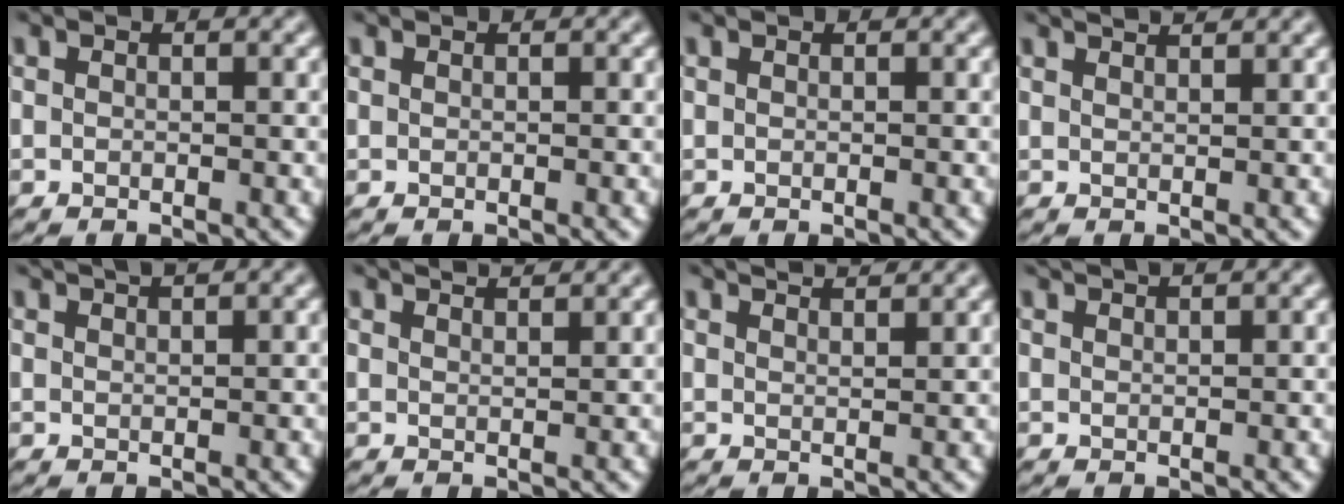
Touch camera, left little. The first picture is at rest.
{"total": 0.0}
{"total": 0.0}
{"total": 2.6, "force": [2.5, 0.0, 0.9], "torque": [-0.020, 0.021, 0.029]}
{"total": 3.0, "force": [2.6, 0.3, 1.5], "torque": [-0.036, 0.023, 0.038]}
{"total": 3.5, "force": [3.3, 0.1, 1.2], "torque": [-0.029, 0.018, 0.039]}
{"total": 3.9, "force": [3.7, 0.2, 1.4], "torque": [-0.033, 0.018, 0.043]}
{"total": 2.4, "force": [2.3, -0.2, 0.8], "torque": [-0.025, 0.016, 0.041]}